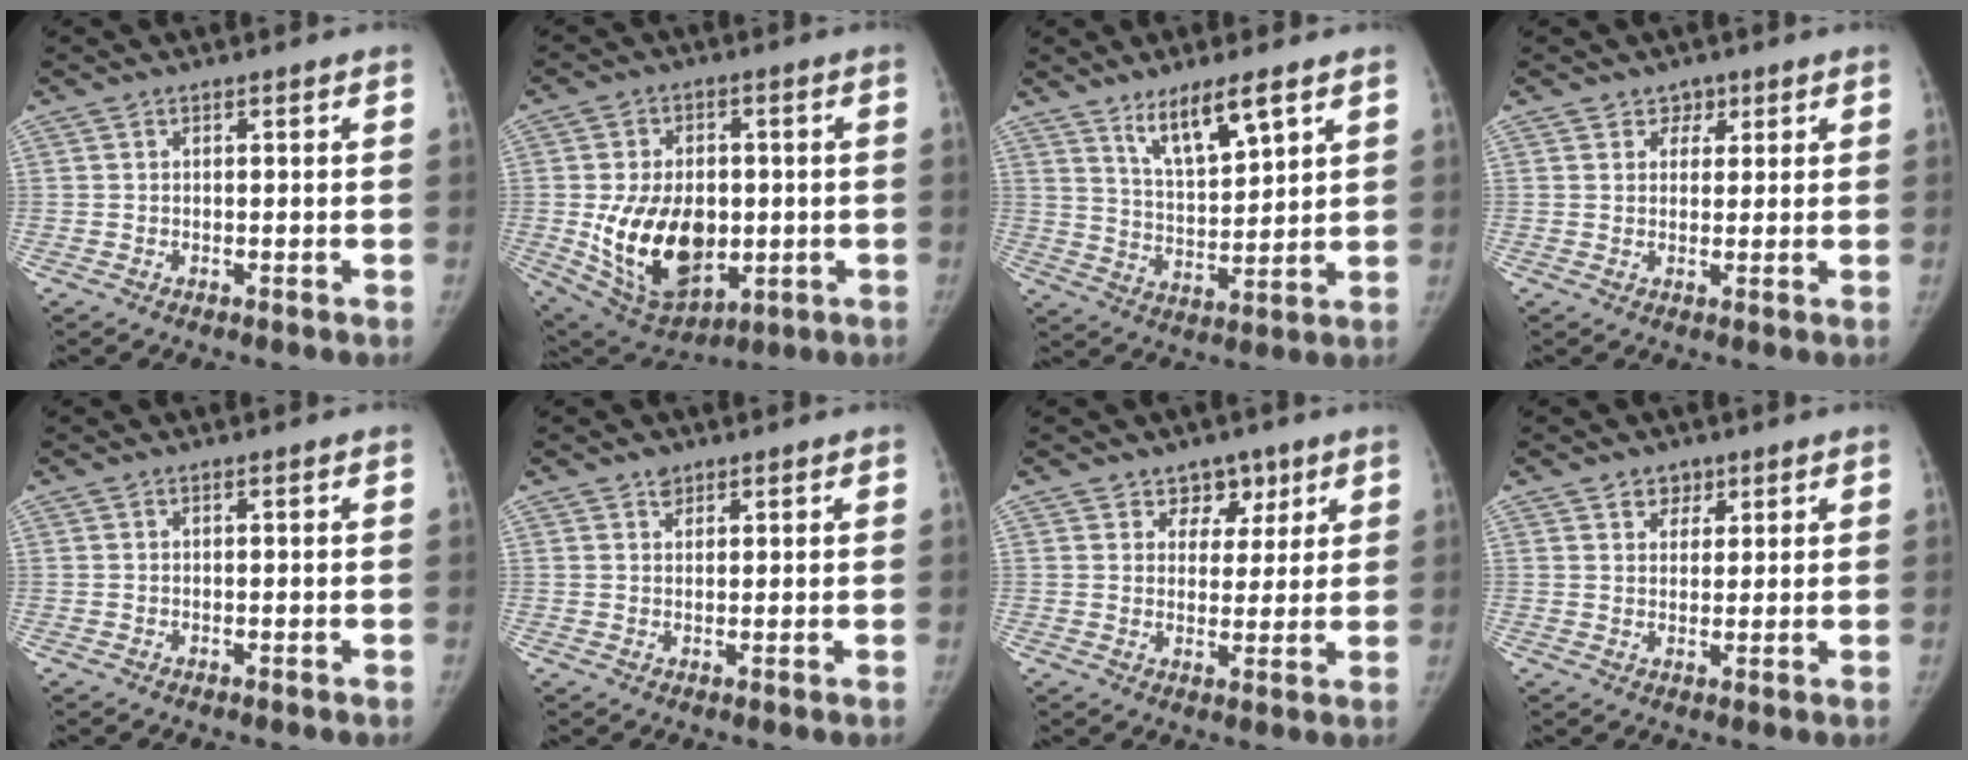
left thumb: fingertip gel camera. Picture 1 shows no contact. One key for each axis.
{"total": 18.1, "fx": -2.1, "fy": 12.1, "fz": 13.3, "tx": -0.185, "ty": -0.007, "tz": -0.006}
{"total": 9.9, "fx": 6.3, "fy": 2.5, "fz": 7.2, "tx": -0.115, "ty": -0.044, "tz": 0.120}
{"total": 2.8, "fx": 1.6, "fy": 2.3, "fz": 0.3, "tx": 0.026, "ty": -0.006, "tz": 0.016}
{"total": 0.0}
{"total": 1.8, "fx": 1.2, "fy": 1.2, "fz": 0.3, "tx": 0.011, "ty": -0.007, "tz": 0.018}
{"total": 5.6, "fx": 3.4, "fy": 4.2, "fz": 1.2, "tx": 0.023, "ty": -0.016, "tz": 0.051}
{"total": 3.4, "fx": 2.1, "fy": 2.6, "fz": 0.8, "tx": 0.017, "ty": -0.012, "tz": 0.032}